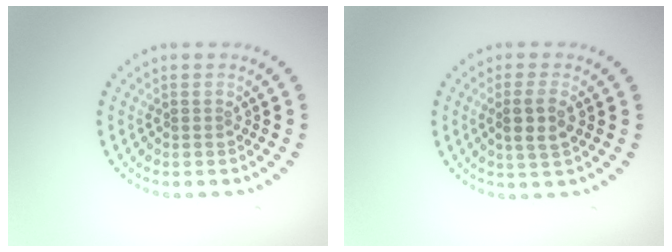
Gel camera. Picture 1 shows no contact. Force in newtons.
{"total": 2.5, "press": 2.3, "slide": 0.8}